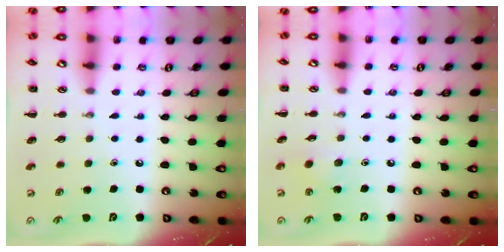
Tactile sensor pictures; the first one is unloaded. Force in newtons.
{"total": 2.6, "press": 2.5, "slide": 0.9}